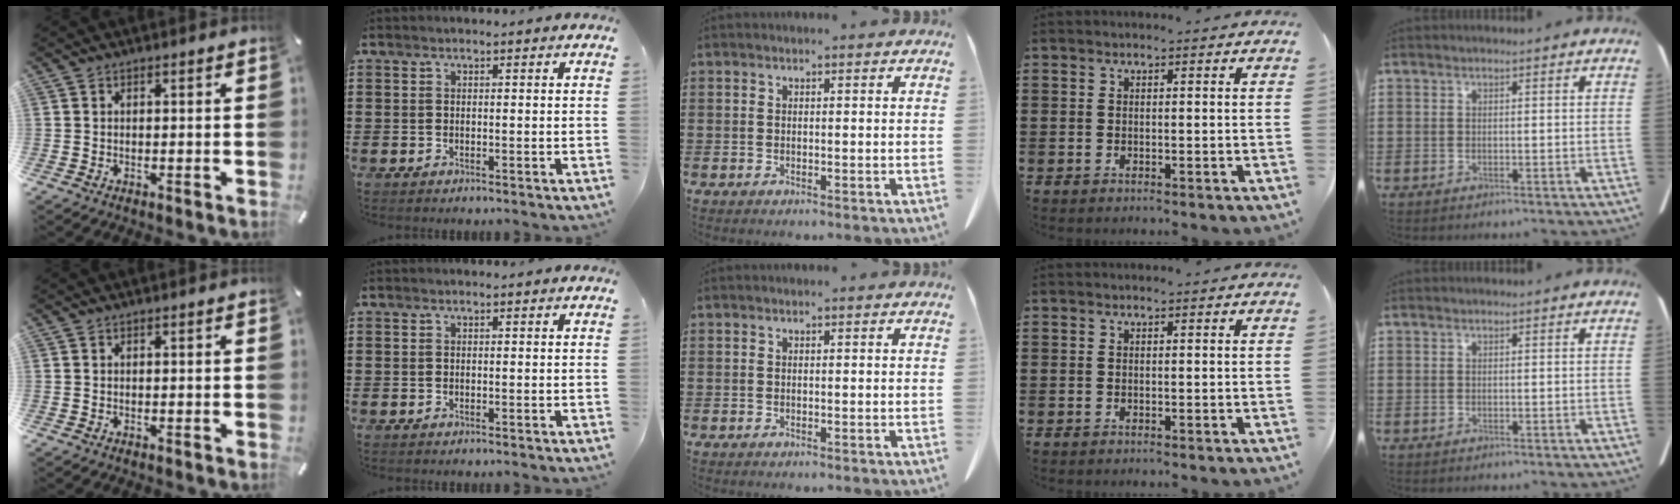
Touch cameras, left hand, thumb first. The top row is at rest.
{}